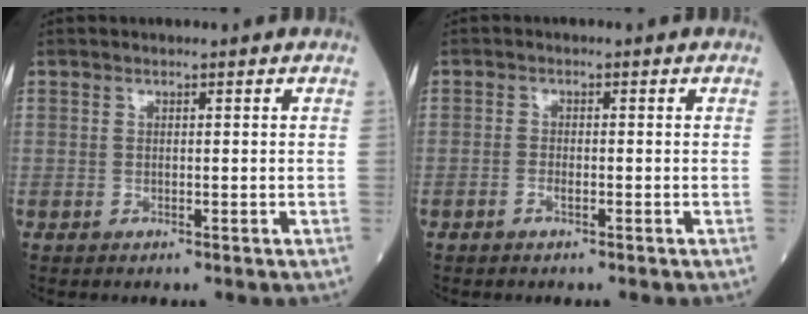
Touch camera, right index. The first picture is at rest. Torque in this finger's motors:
{"motor_torque": [-0.17, 0.08, -0.01, 0.00]}